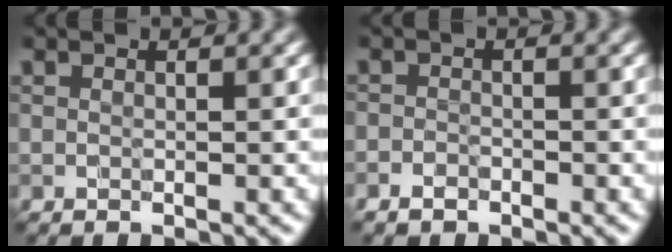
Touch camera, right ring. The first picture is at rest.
{"total": 1.1, "force": [-0.9, 0.6, 0.2], "torque": [0.000, 0.000, -0.020]}